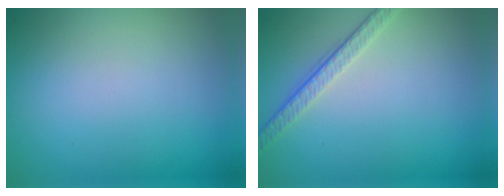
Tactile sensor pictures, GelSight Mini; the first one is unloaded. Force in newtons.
{"total": 2.6, "press": 2.0, "slide": 1.7}